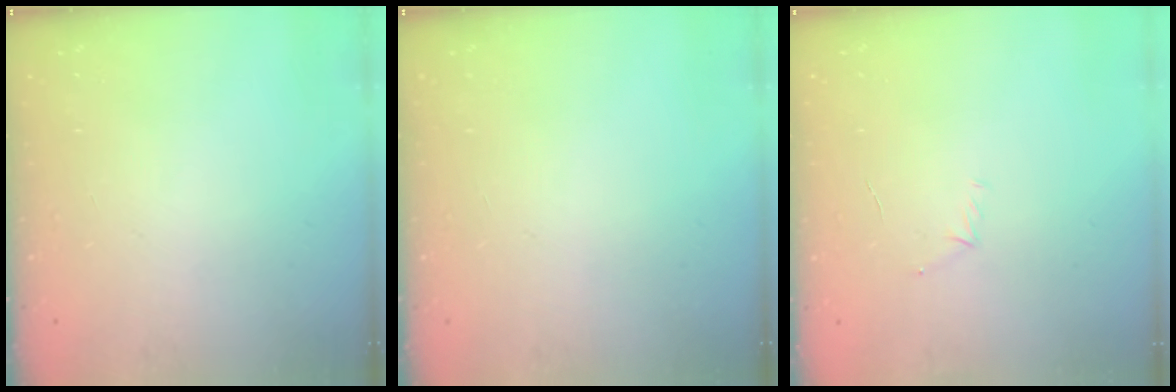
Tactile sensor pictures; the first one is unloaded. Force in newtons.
{"total": 0.0}
{"total": 4.7, "press": 4.5, "slide": 1.3}